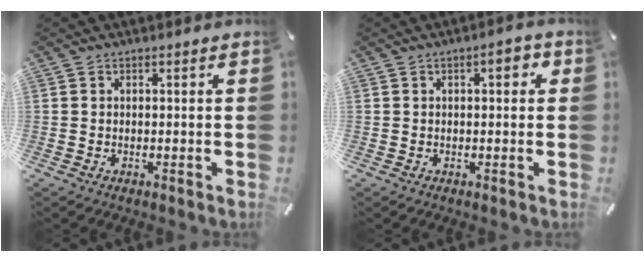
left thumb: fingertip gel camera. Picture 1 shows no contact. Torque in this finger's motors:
{"motor_torque": [0.60, 0.83, 0.32, -0.36, 0.11]}